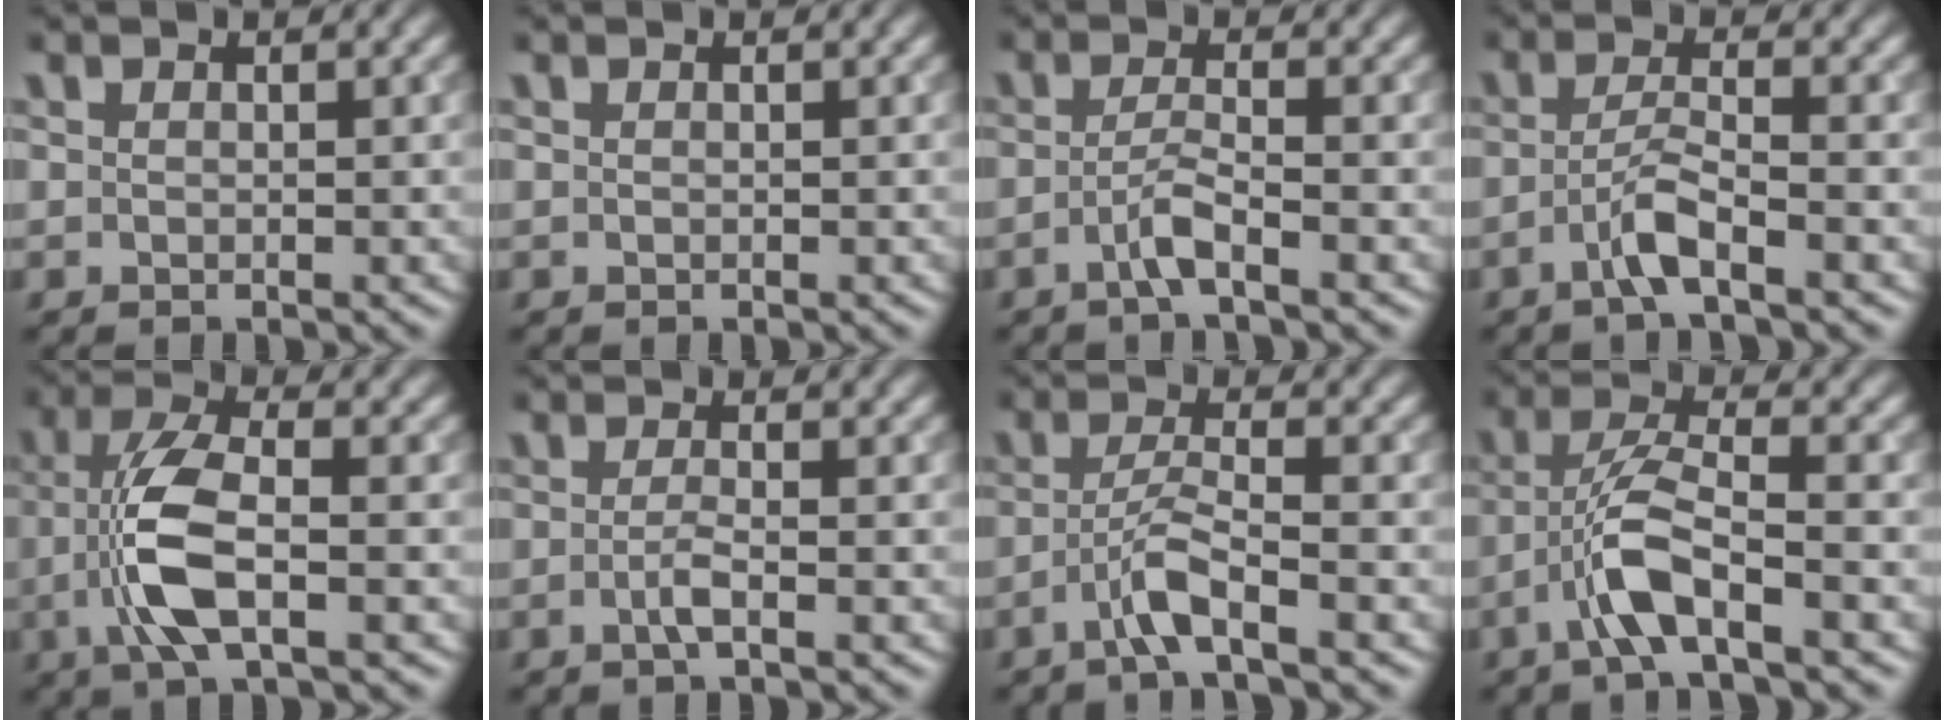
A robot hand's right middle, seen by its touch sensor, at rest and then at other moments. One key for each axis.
{"total": 0.0}
{"total": 2.4, "fx": -1.2, "fy": 0.3, "fz": 2.0, "tx": -0.040, "ty": 0.006, "tz": -0.031}
{"total": 2.9, "fx": -1.6, "fy": 0.3, "fz": 2.4, "tx": -0.049, "ty": 0.008, "tz": -0.039}
{"total": 6.1, "fx": -1.5, "fy": 2.0, "fz": 5.5, "tx": -0.120, "ty": 0.005, "tz": -0.033}
{"total": 1.8, "fx": -0.5, "fy": 0.4, "fz": 1.6, "tx": -0.030, "ty": 0.000, "tz": -0.015}
{"total": 3.3, "fx": -1.8, "fy": 0.3, "fz": 2.7, "tx": -0.054, "ty": 0.010, "tz": -0.044}
{"total": 4.9, "fx": -2.5, "fy": 1.0, "fz": 4.1, "tx": -0.081, "ty": 0.011, "tz": -0.052}